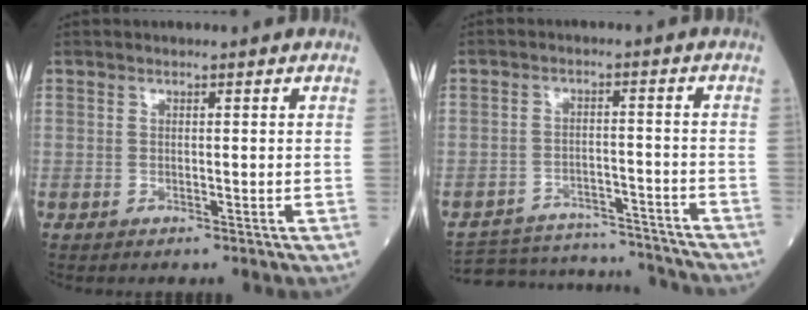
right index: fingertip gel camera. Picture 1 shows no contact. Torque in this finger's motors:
{"motor_torque": [-0.90, -0.31, -1.06, -0.21]}